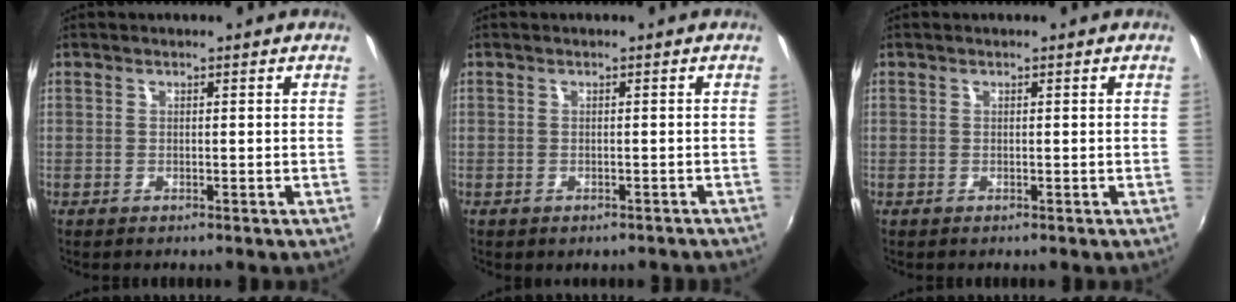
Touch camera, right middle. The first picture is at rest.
{"total": 2.6, "force": [-2.1, 1.1, 1.1], "torque": [-0.022, -0.008, -0.022]}
{"total": 0.0}